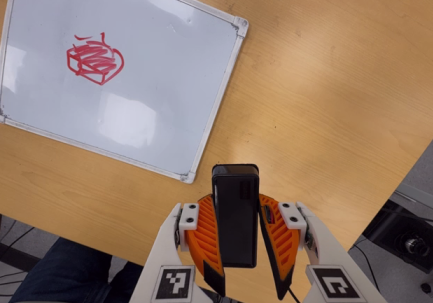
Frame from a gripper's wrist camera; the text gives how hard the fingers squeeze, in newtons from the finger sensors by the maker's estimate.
{"total": 10.0, "left": 8.2, "right": 11.8}